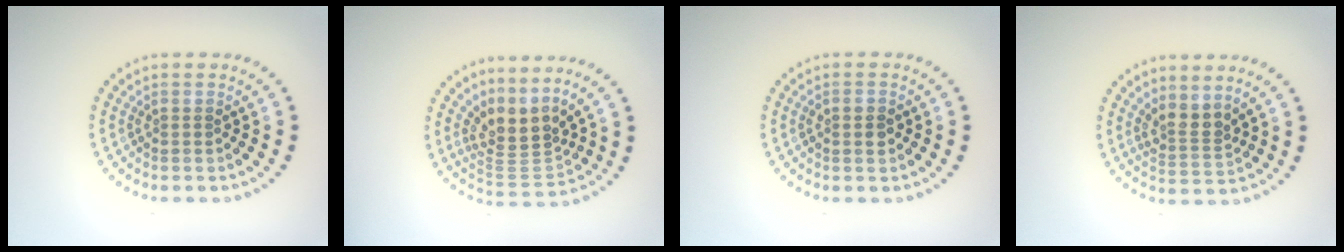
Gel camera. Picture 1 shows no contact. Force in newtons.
{"total": 3.9, "press": 2.6, "slide": 2.9}
{"total": 1.3, "press": 1.3, "slide": 0.1}
{"total": 2.5, "press": 1.9, "slide": 1.7}